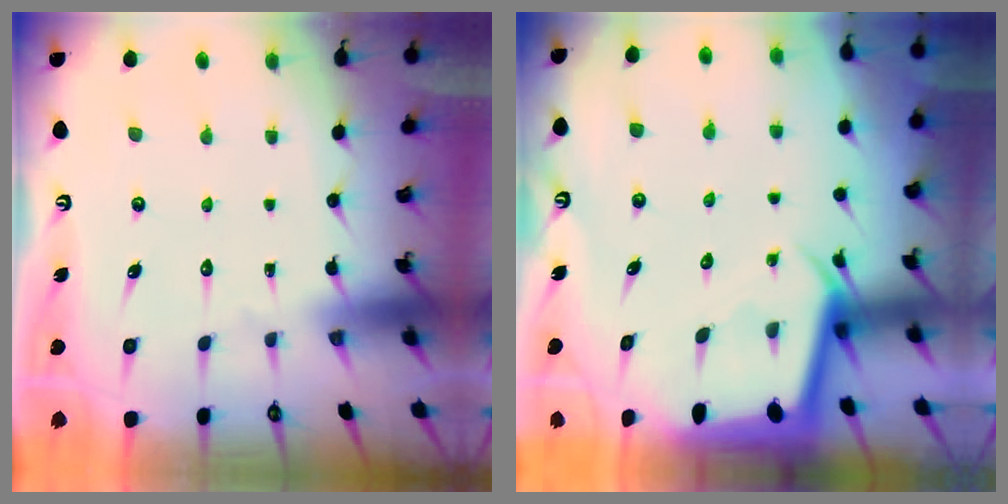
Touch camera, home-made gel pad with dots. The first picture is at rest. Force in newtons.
{"total": 2.6, "press": 2.6, "slide": 0.4}